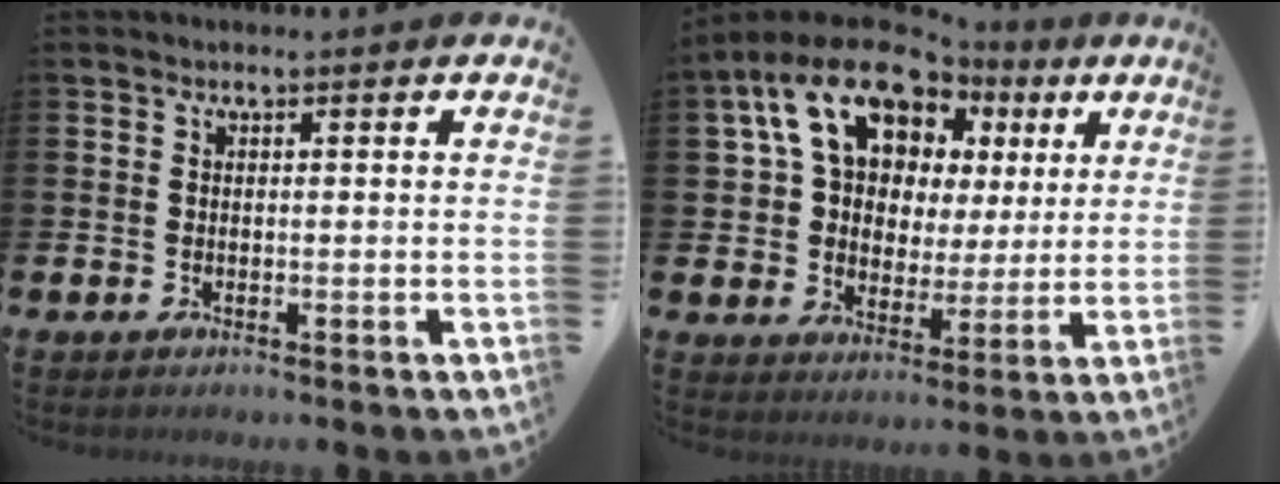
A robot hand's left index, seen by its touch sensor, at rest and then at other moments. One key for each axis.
{"total": 13.8, "fx": 8.5, "fy": 8.8, "fz": 6.4, "tx": -0.145, "ty": -0.039, "tz": 0.151}